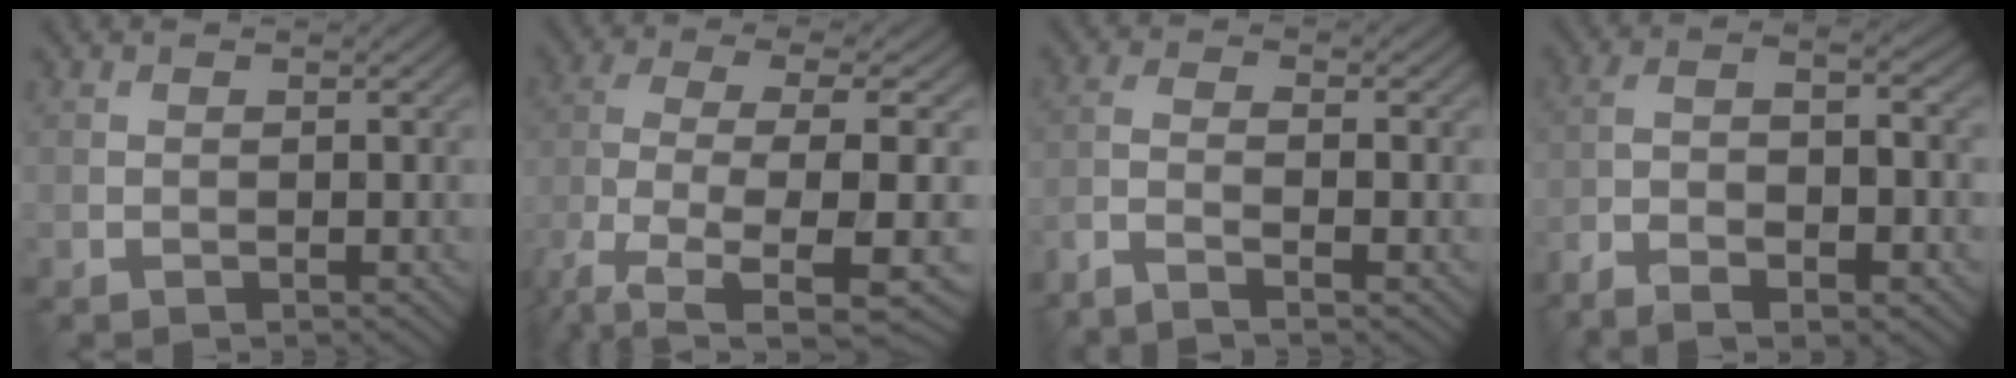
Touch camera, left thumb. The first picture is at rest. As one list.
[{"total": 9.6, "force": [-3.7, 3.2, 8.2], "torque": [-0.169, -0.018, -0.071]}, {"total": 3.5, "force": [-2.5, 0.4, 2.4], "torque": [-0.048, -0.002, -0.064]}, {"total": 9.0, "force": [-5.1, 2.3, 7.0], "torque": [-0.129, -0.009, -0.089]}]